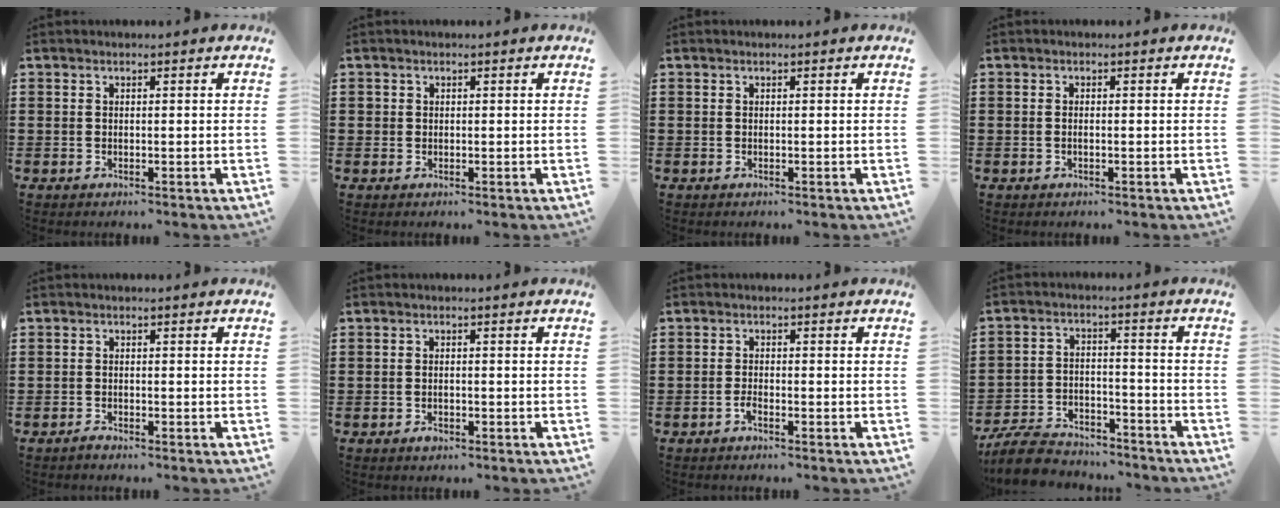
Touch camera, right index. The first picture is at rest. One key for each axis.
{"total": 0.7, "fx": 0.1, "fy": 0.7, "fz": 0.0, "tx": 0.001, "ty": 0.007, "tz": 0.002}
{"total": 0.0}
{"total": 0.6, "fx": -0.2, "fy": 0.2, "fz": 0.5, "tx": -0.012, "ty": -0.003, "tz": -0.002}
{"total": 0.8, "fx": -0.8, "fy": 0.1, "fz": 0.1, "tx": -0.005, "ty": -0.001, "tz": -0.016}
{"total": 1.3, "fx": -0.8, "fy": 0.6, "fz": 0.8, "tx": -0.017, "ty": -0.003, "tz": -0.014}
{"total": 1.4, "fx": -1.1, "fy": 0.2, "fz": 0.9, "tx": -0.019, "ty": -0.004, "tz": -0.019}
{"total": 7.7, "fx": -7.2, "fy": 1.6, "fz": 2.2, "tx": -0.050, "ty": 0.014, "tz": -0.140}